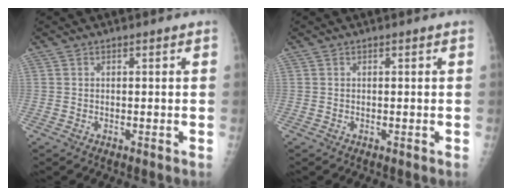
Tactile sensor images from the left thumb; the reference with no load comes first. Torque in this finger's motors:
{"motor_torque": [-0.01, 0.01, -0.04, -0.03, 0.00]}